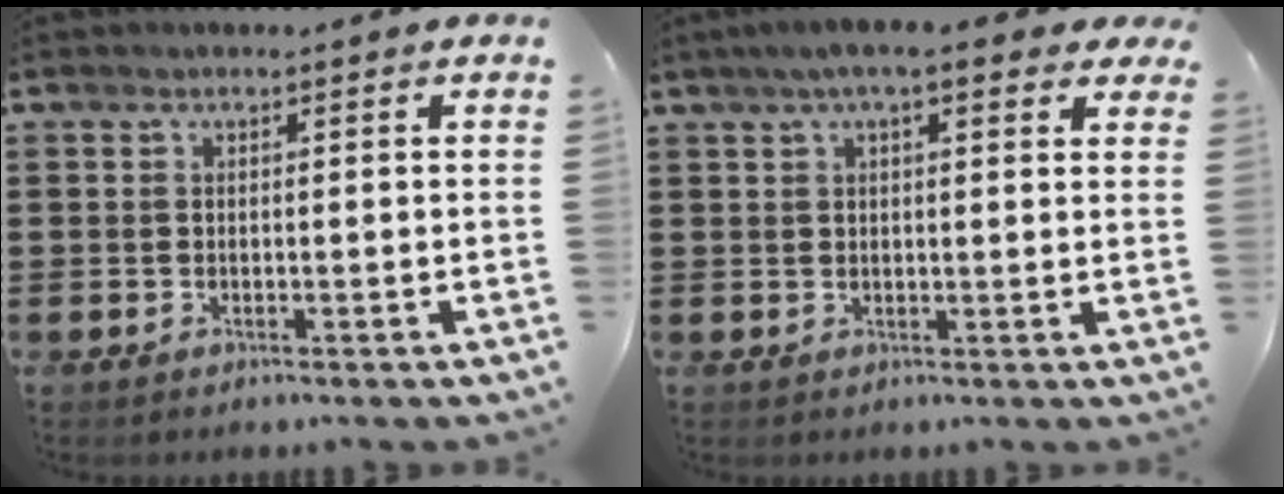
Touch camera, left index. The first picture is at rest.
{"total": 5.5, "force": [3.5, 1.0, 4.1], "torque": [-0.081, 0.004, 0.059]}